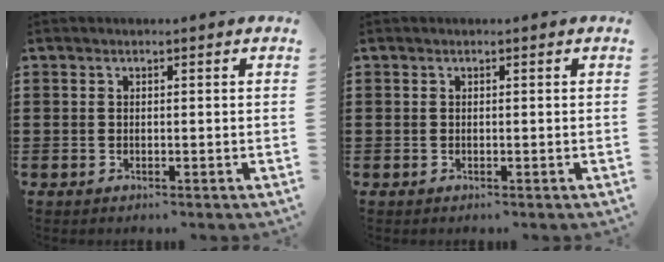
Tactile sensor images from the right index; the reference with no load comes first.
{"total": 0.0}